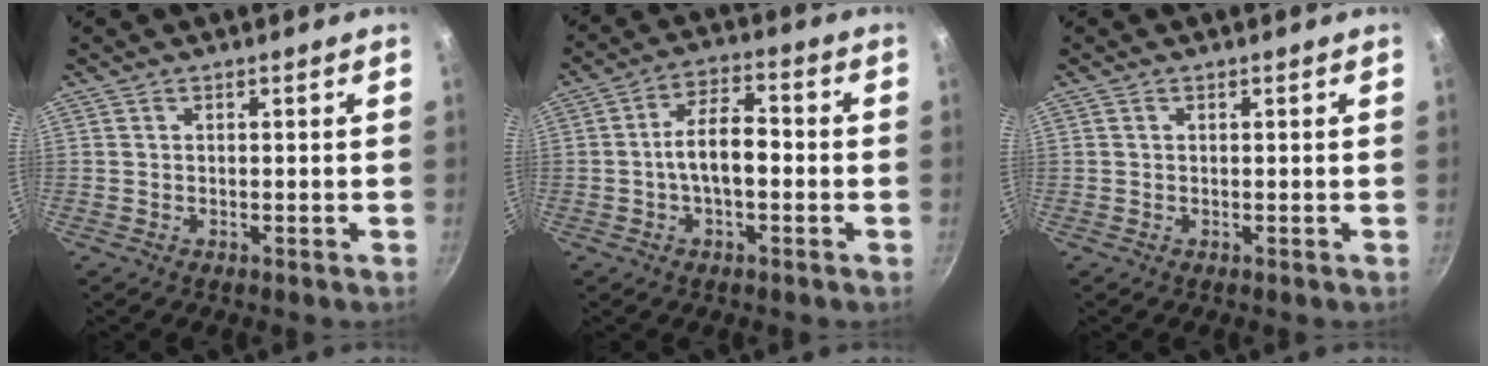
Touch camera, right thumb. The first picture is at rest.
{"total": 8.3, "force": [-1.1, 4.2, 7.1], "torque": [-0.108, 0.033, -0.025]}
{"total": 0.0}